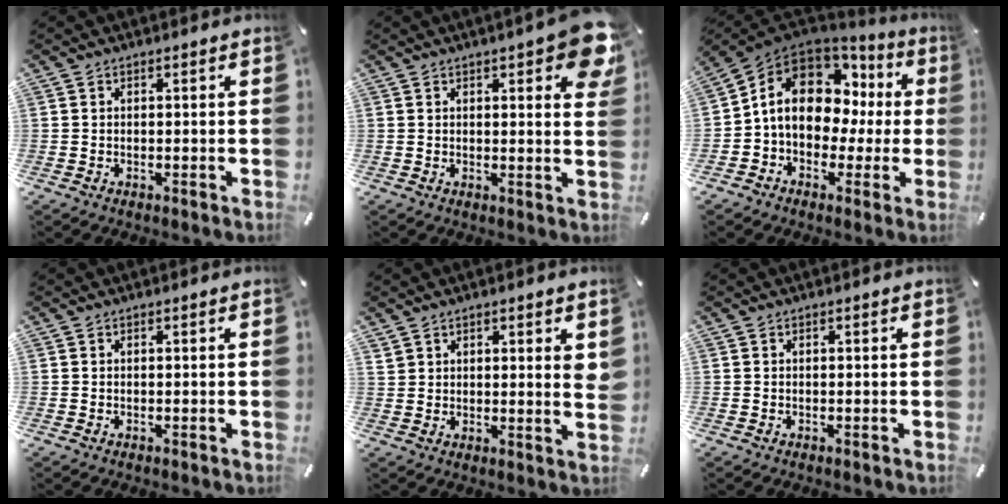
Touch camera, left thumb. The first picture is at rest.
{"total": 8.8, "force": [4.7, 2.8, 6.9], "torque": [-0.090, -0.021, 0.075]}
{"total": 14.0, "force": [3.6, 10.4, 8.6], "torque": [-0.151, -0.012, 0.069]}
{"total": 0.0}
{"total": 3.3, "force": [2.6, 1.1, 1.7], "torque": [-0.024, -0.011, 0.045]}
{"total": 0.0}